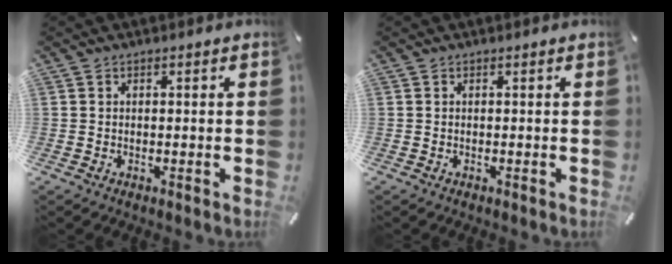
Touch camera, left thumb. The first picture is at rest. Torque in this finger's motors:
{"motor_torque": [0.11, 0.11, -0.05, 0.05, 0.00]}